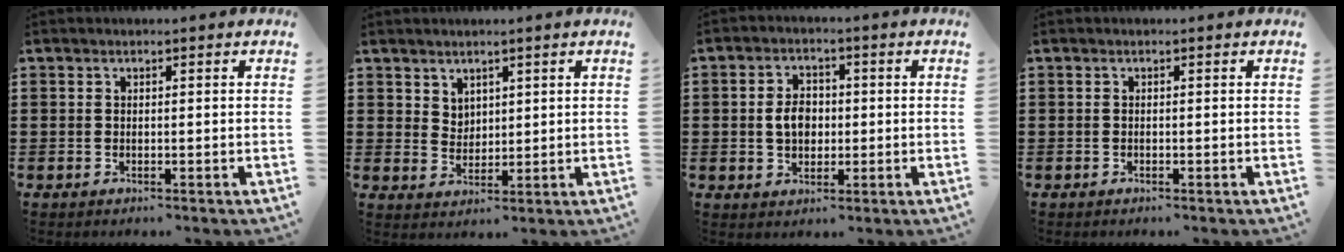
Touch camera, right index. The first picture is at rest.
{"total": 3.1, "force": [2.4, 2.0, 0.2], "torque": [-0.011, 0.006, 0.045]}
{"total": 4.4, "force": [0.0, 3.1, 3.1], "torque": [-0.065, 0.006, -0.008]}
{"total": 0.0}